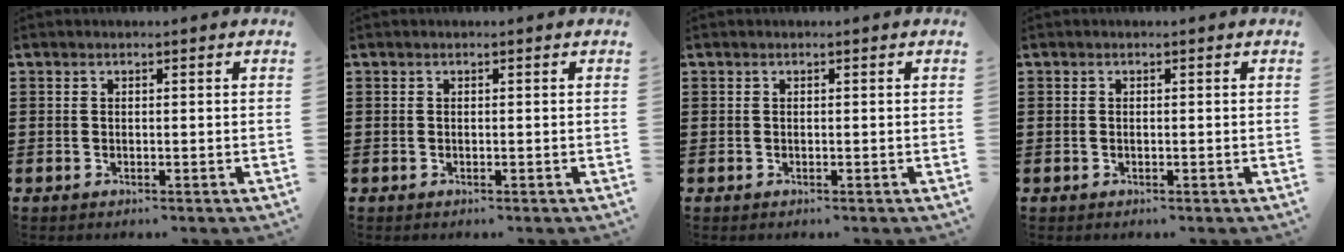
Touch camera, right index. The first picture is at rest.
{"total": 0.0}
{"total": 0.0}
{"total": 0.0}